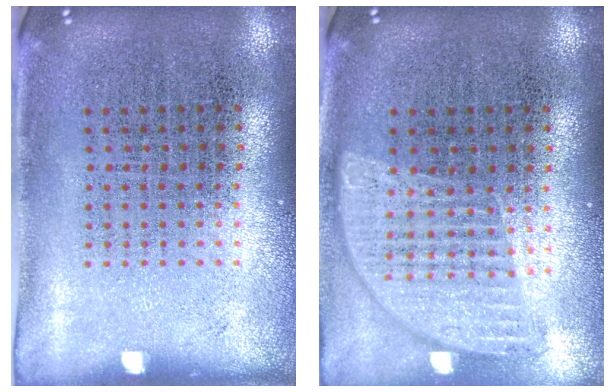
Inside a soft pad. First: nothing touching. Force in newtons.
{"total": 1.0, "press": 1.0, "slide": 0.1}